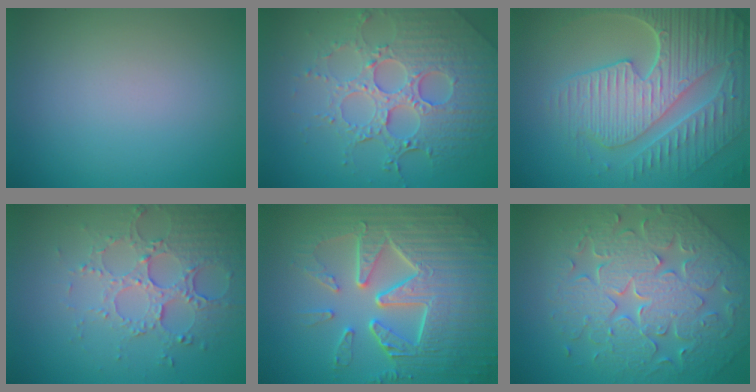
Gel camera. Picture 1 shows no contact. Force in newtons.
{"total": 7.1, "press": 5.5, "slide": 4.6}
{"total": 8.9, "press": 6.5, "slide": 6.1}
{"total": 5.3, "press": 3.9, "slide": 3.6}
{"total": 9.9, "press": 6.7, "slide": 7.3}
{"total": 7.2, "press": 6.2, "slide": 3.5}